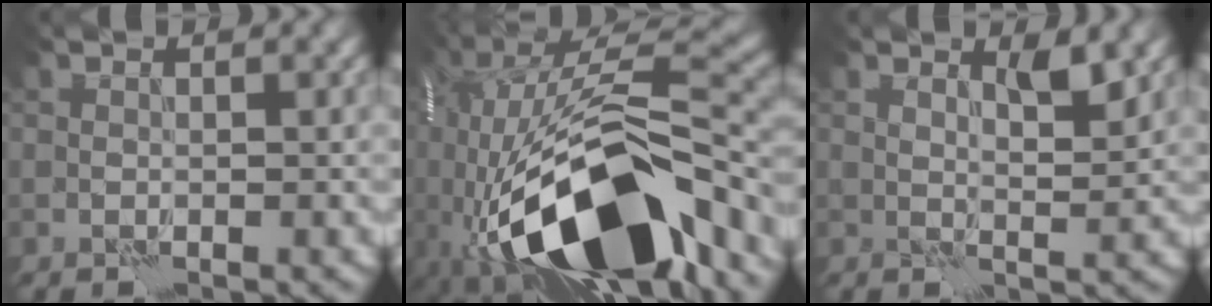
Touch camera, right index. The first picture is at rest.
{"total": 16.3, "force": [-6.4, 5.8, 13.8], "torque": [-0.251, 0.005, -0.101]}
{"total": 2.1, "force": [1.9, -0.5, 0.7], "torque": [-0.010, -0.006, 0.036]}